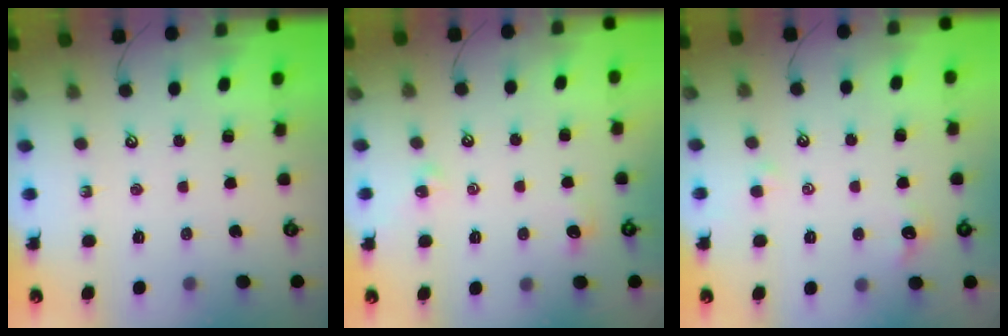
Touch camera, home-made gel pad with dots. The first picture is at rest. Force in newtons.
{"total": 2.5, "press": 2.4, "slide": 0.6}
{"total": 2.5, "press": 2.4, "slide": 0.7}